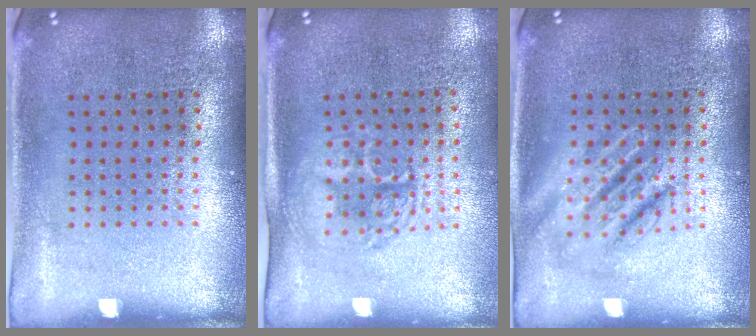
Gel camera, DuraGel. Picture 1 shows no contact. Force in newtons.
{"total": 1.6, "press": 1.4, "slide": 0.8}
{"total": 2.5, "press": 2.5, "slide": 0.3}